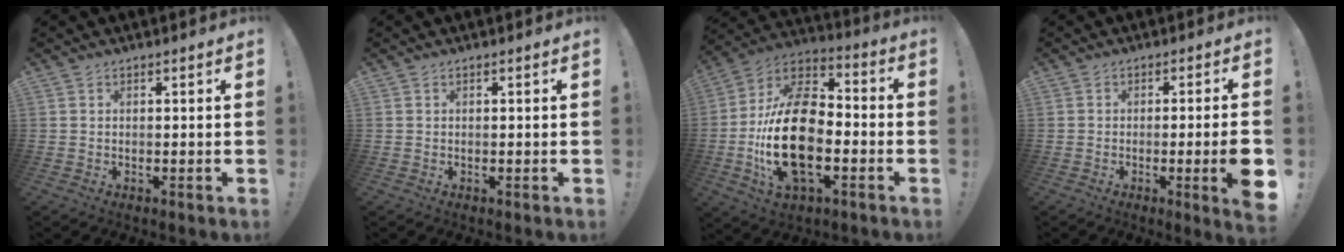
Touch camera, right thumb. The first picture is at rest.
{"total": 0.0}
{"total": 23.7, "force": [-4.6, 13.9, 18.6], "torque": [-0.350, 0.022, -0.072]}
{"total": 8.2, "force": [-2.1, 0.3, 8.0], "torque": [-0.122, 0.000, -0.032]}